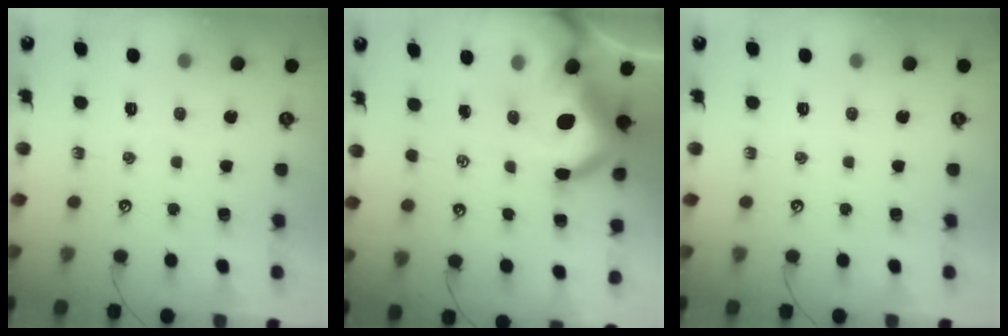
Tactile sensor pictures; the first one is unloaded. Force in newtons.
{"total": 15.9, "press": 15.7, "slide": 2.5}
{"total": 0.0}